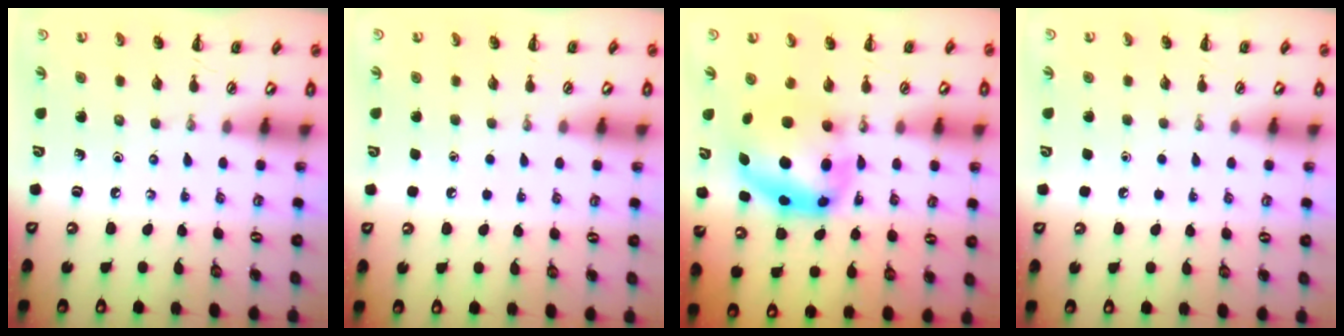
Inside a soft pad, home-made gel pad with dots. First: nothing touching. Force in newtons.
{"total": 1.9, "press": 1.9, "slide": 0.2}
{"total": 7.9, "press": 7.7, "slide": 1.8}
{"total": 1.6, "press": 1.6, "slide": 0.1}